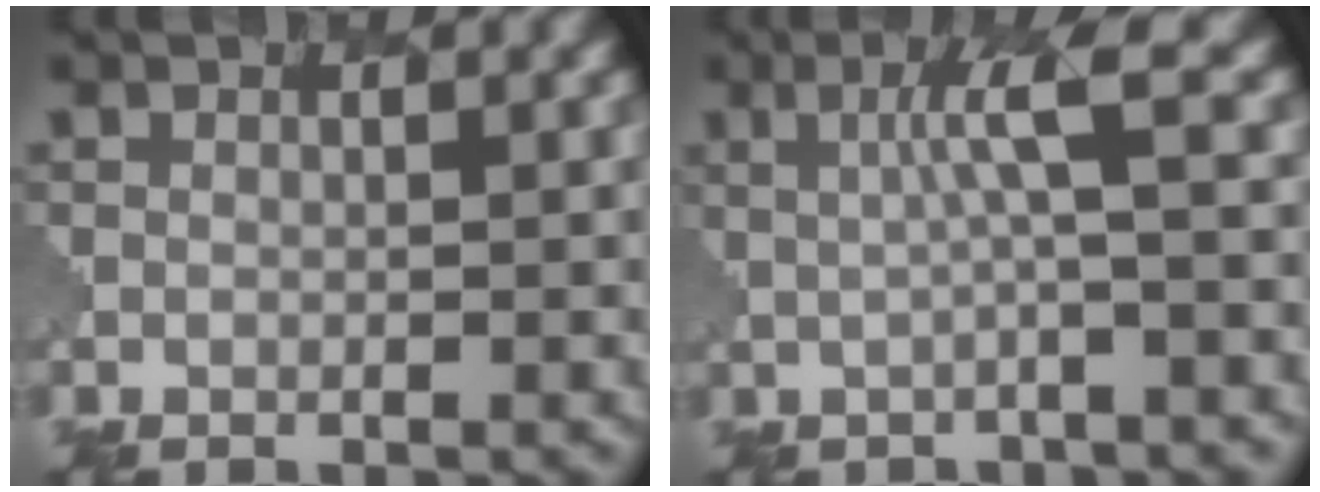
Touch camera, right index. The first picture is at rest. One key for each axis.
{"total": 3.7, "fx": 0.8, "fy": 0.3, "fz": 3.6, "tx": -0.061, "ty": 0.003, "tz": 0.015}